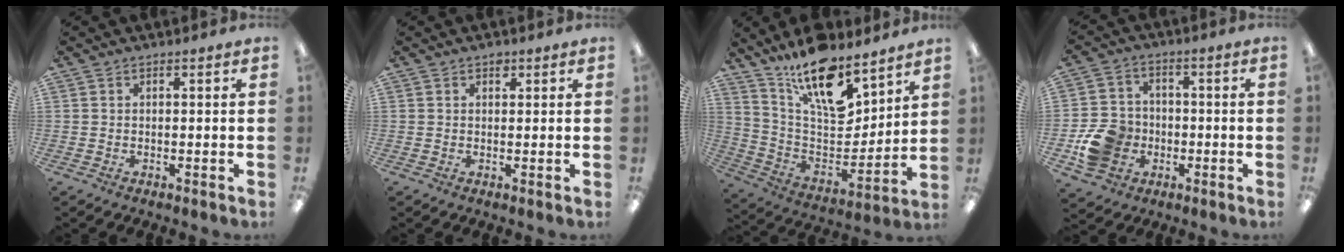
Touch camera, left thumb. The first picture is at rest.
{"total": 1.4, "force": [0.9, 0.9, 0.6], "torque": [-0.005, -0.001, 0.014]}
{"total": 18.5, "force": [13.3, 7.1, 10.7], "torque": [-0.183, -0.092, 0.233]}
{"total": 10.6, "force": [-3.1, 9.1, 4.4], "torque": [-0.092, 0.027, -0.052]}